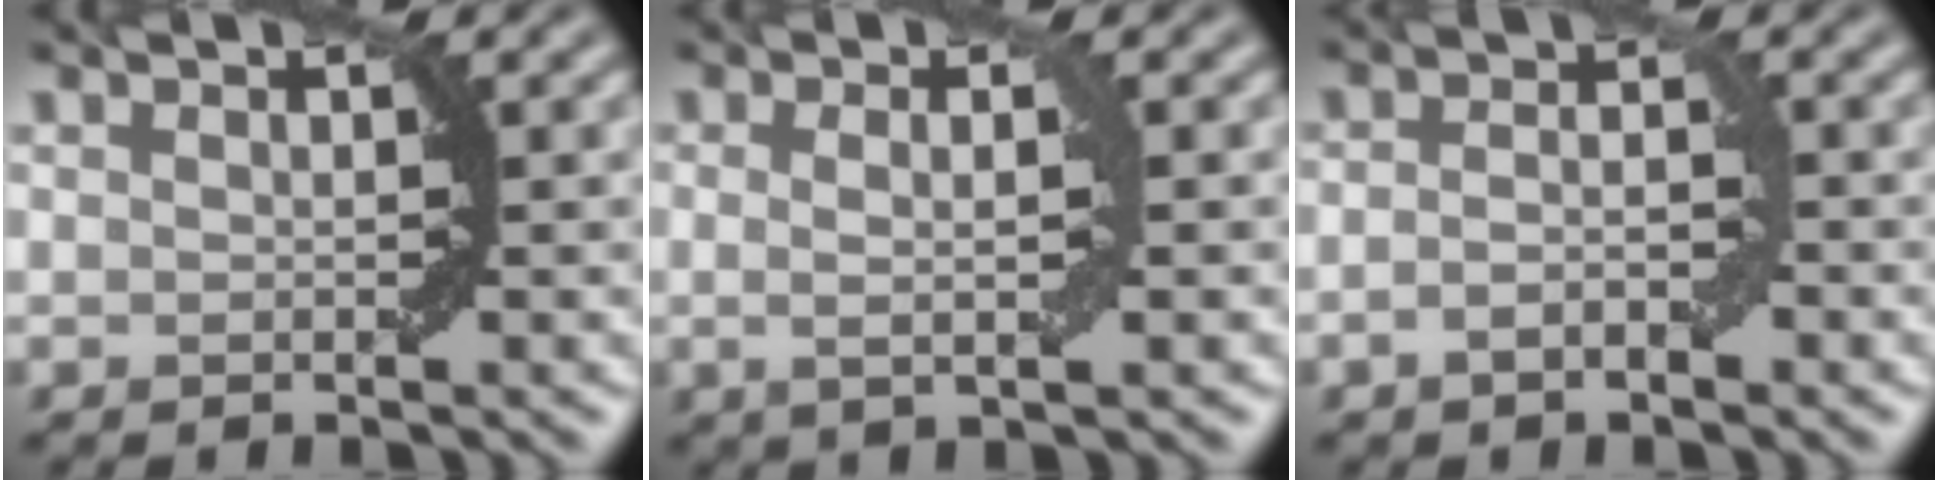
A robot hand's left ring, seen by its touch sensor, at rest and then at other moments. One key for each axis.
{"total": 2.4, "fx": 0.1, "fy": 0.4, "fz": 2.3, "tx": -0.041, "ty": -0.003, "tz": -0.002}
{"total": 2.3, "fx": -1.0, "fy": 1.0, "fz": 1.8, "tx": -0.036, "ty": 0.001, "tz": -0.020}